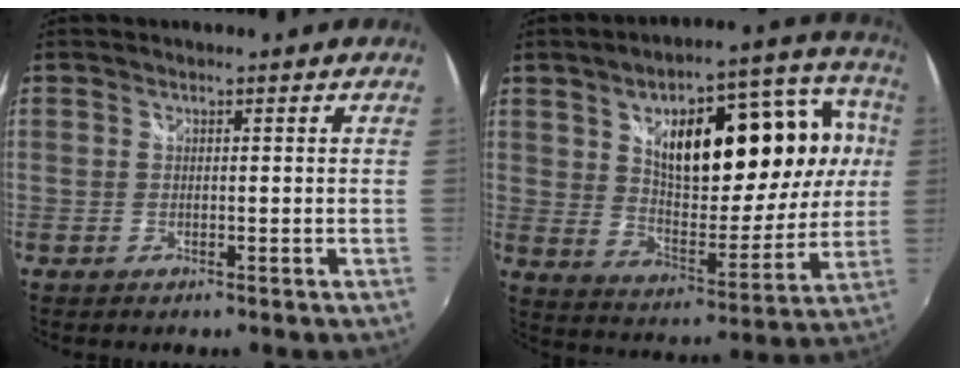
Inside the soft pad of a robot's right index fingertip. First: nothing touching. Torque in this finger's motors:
{"motor_torque": [1.74, -0.11, 0.61, 0.18]}